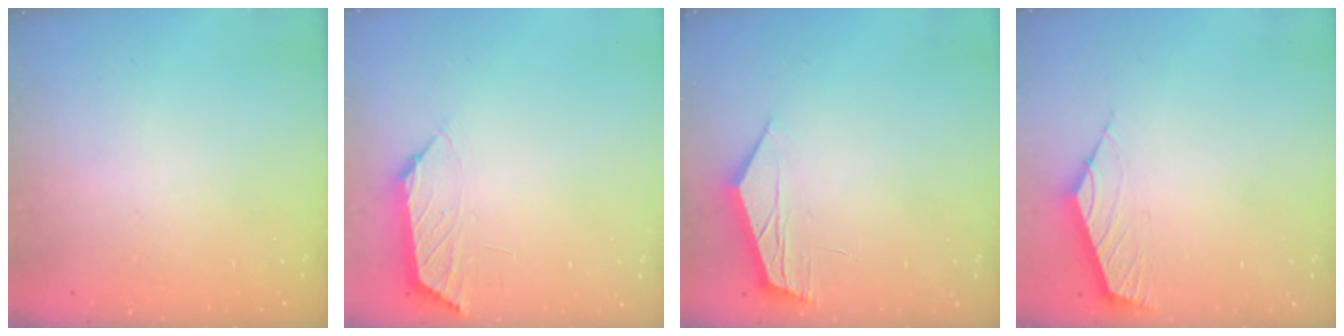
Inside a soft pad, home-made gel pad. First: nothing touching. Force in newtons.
{"total": 1.2, "press": 1.2, "slide": 0.4}
{"total": 6.5, "press": 6.5, "slide": 0.3}
{"total": 2.5, "press": 2.4, "slide": 0.7}